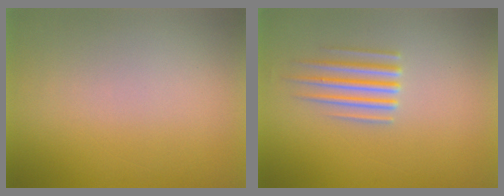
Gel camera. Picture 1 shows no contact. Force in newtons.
{"total": 2.9}